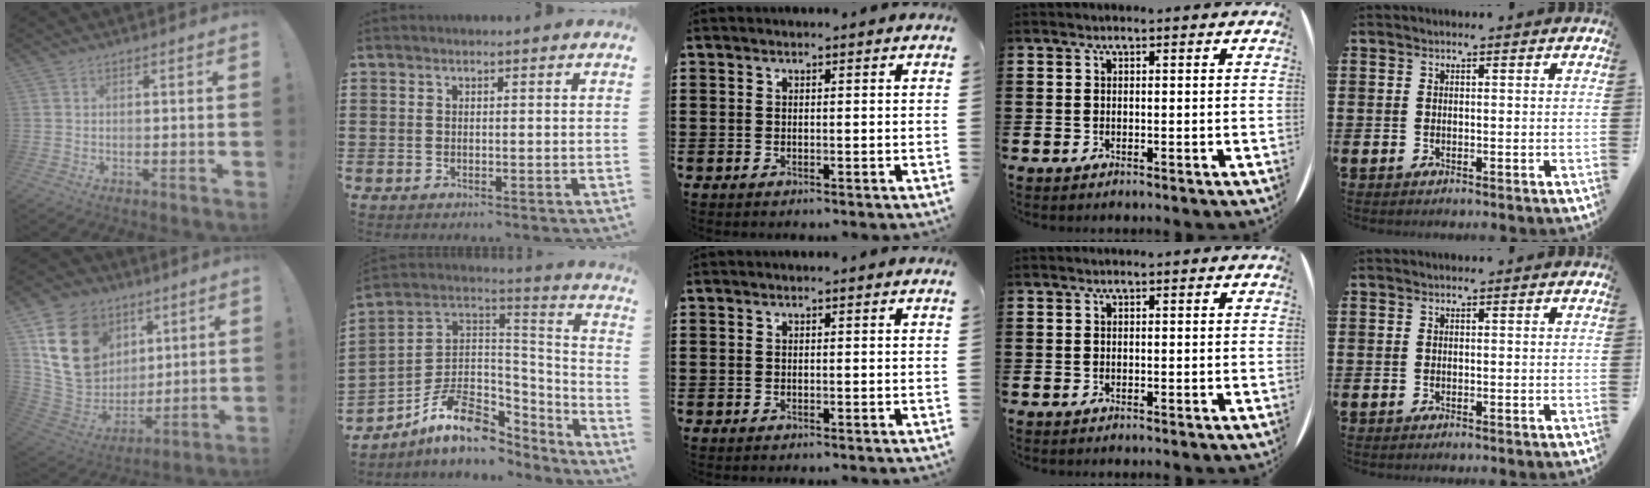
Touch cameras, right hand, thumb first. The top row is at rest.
{"thumb": {"total": 21.4, "force": [8.2, 16.7, 10.5], "torque": [-0.181, -0.032, 0.179]}, "index": {"total": 12.3, "force": [-6.3, 7.5, 7.4], "torque": [-0.148, 0.012, -0.111]}}